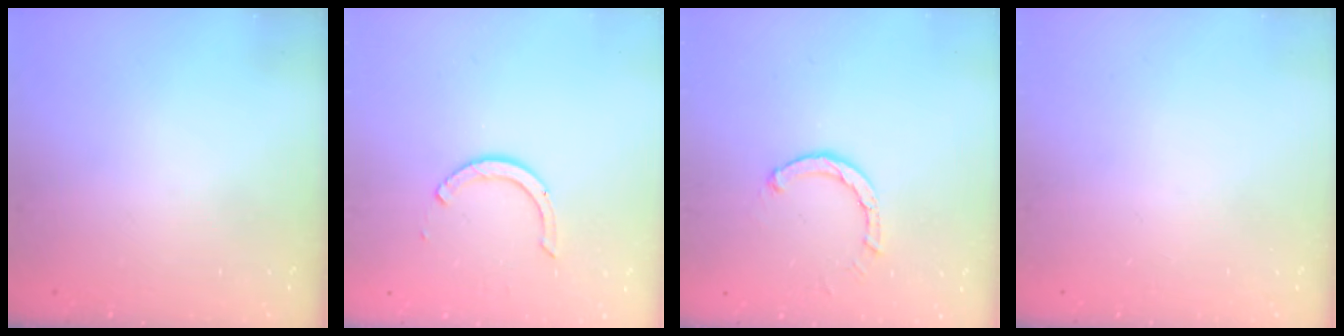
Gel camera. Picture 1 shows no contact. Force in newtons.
{"total": 6.0, "press": 6.0, "slide": 0.5}
{"total": 2.6, "press": 2.6, "slide": 0.1}
{"total": 0.0}